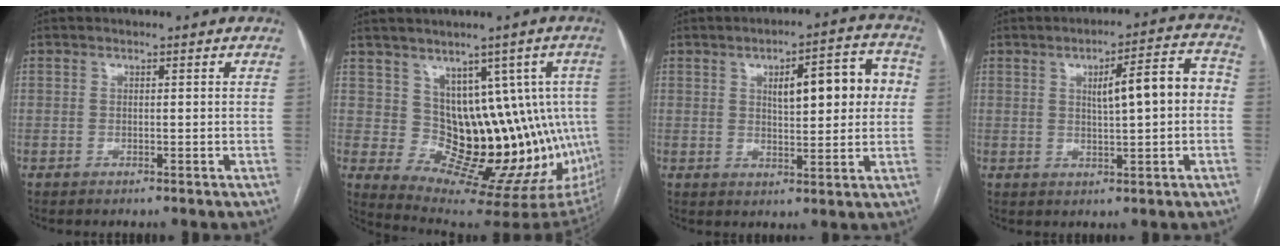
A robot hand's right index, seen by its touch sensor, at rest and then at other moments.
{"total": 15.4, "force": [1.9, 8.2, 12.9], "torque": [-0.141, 0.016, 0.053]}
{"total": 10.5, "force": [2.2, 3.1, 9.8], "torque": [-0.132, 0.029, 0.032]}
{"total": 8.7, "force": [0.7, 1.6, 8.5], "torque": [-0.120, 0.027, 0.011]}